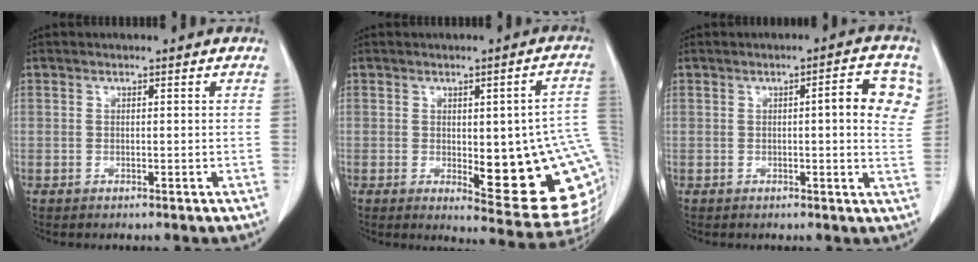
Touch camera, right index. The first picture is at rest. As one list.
[{"total": 18.6, "force": [-1.0, 4.5, 18.0], "torque": [-0.154, 0.002, 0.007]}, {"total": 7.0, "force": [1.8, 1.3, 6.7], "torque": [-0.072, 0.009, 0.012]}]